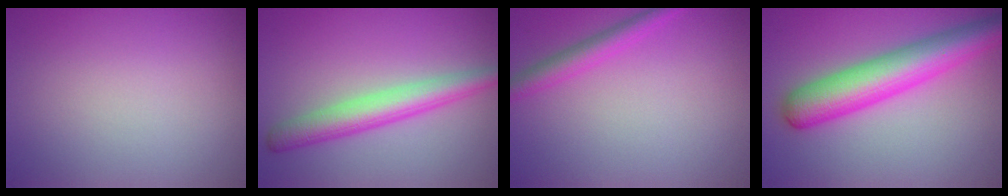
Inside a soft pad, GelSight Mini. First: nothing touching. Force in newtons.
{"total": 4.2, "press": 4.2, "slide": 0.1}
{"total": 2.5, "press": 2.5, "slide": 0.1}
{"total": 7.3, "press": 7.3, "slide": 0.2}